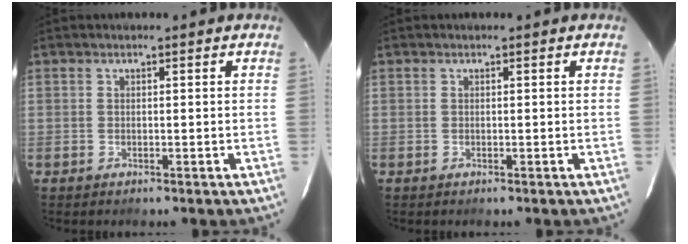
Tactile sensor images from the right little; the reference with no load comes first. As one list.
[{"total": 0.0}]